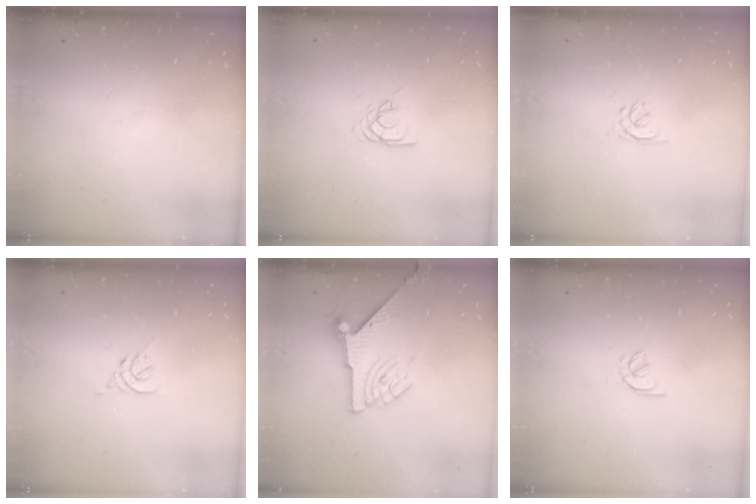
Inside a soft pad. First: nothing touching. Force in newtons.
{"total": 6.0, "press": 6.0, "slide": 0.5}
{"total": 1.3, "press": 1.2, "slide": 0.5}
{"total": 2.6, "press": 2.5, "slide": 0.8}
{"total": 7.4, "press": 7.4, "slide": 0.1}
{"total": 2.4, "press": 2.4, "slide": 0.5}